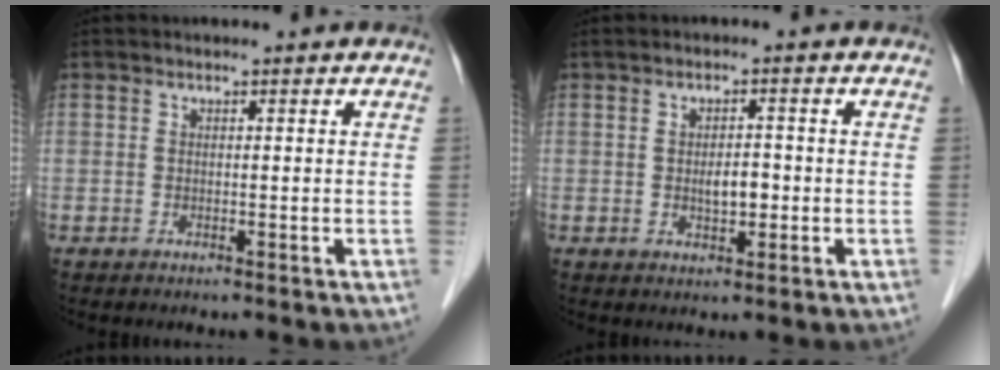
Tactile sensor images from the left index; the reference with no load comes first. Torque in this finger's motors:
{"motor_torque": [0.10, 0.07, 0.05, 0.02]}